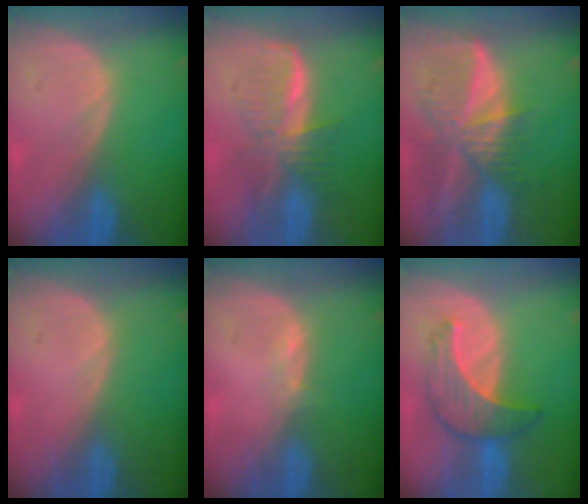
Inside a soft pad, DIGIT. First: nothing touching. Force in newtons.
{"total": 6.5, "press": 6.3, "slide": 1.6}
{"total": 9.4, "press": 8.1, "slide": 4.7}
{"total": 0.0}
{"total": 1.0, "press": 0.8, "slide": 0.5}
{"total": 7.0, "press": 6.9, "slide": 0.5}